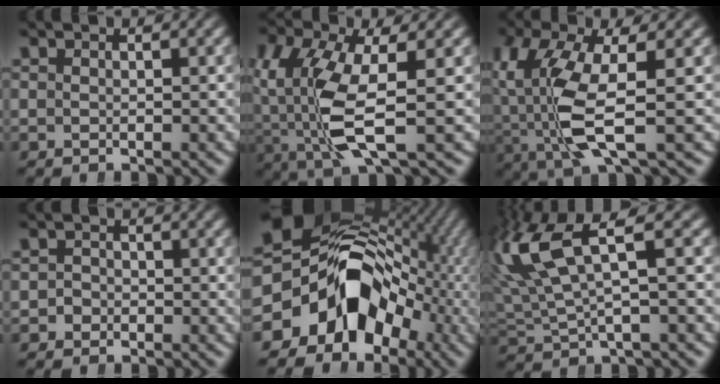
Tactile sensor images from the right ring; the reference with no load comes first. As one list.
[{"total": 7.2, "force": [-0.7, 3.3, 6.4], "torque": [-0.147, -0.031, 0.007]}, {"total": 8.0, "force": [-0.7, 3.7, 7.1], "torque": [-0.169, -0.028, 0.008]}, {"total": 1.3, "force": [-1.0, 0.9, -0.2], "torque": [0.009, -0.011, -0.017]}, {"total": 21.7, "force": [0.8, 16.3, 14.3], "torque": [-0.239, -0.019, 0.003]}, {"total": 8.1, "force": [2.6, 4.6, 6.2], "torque": [-0.144, -0.005, 0.046]}]